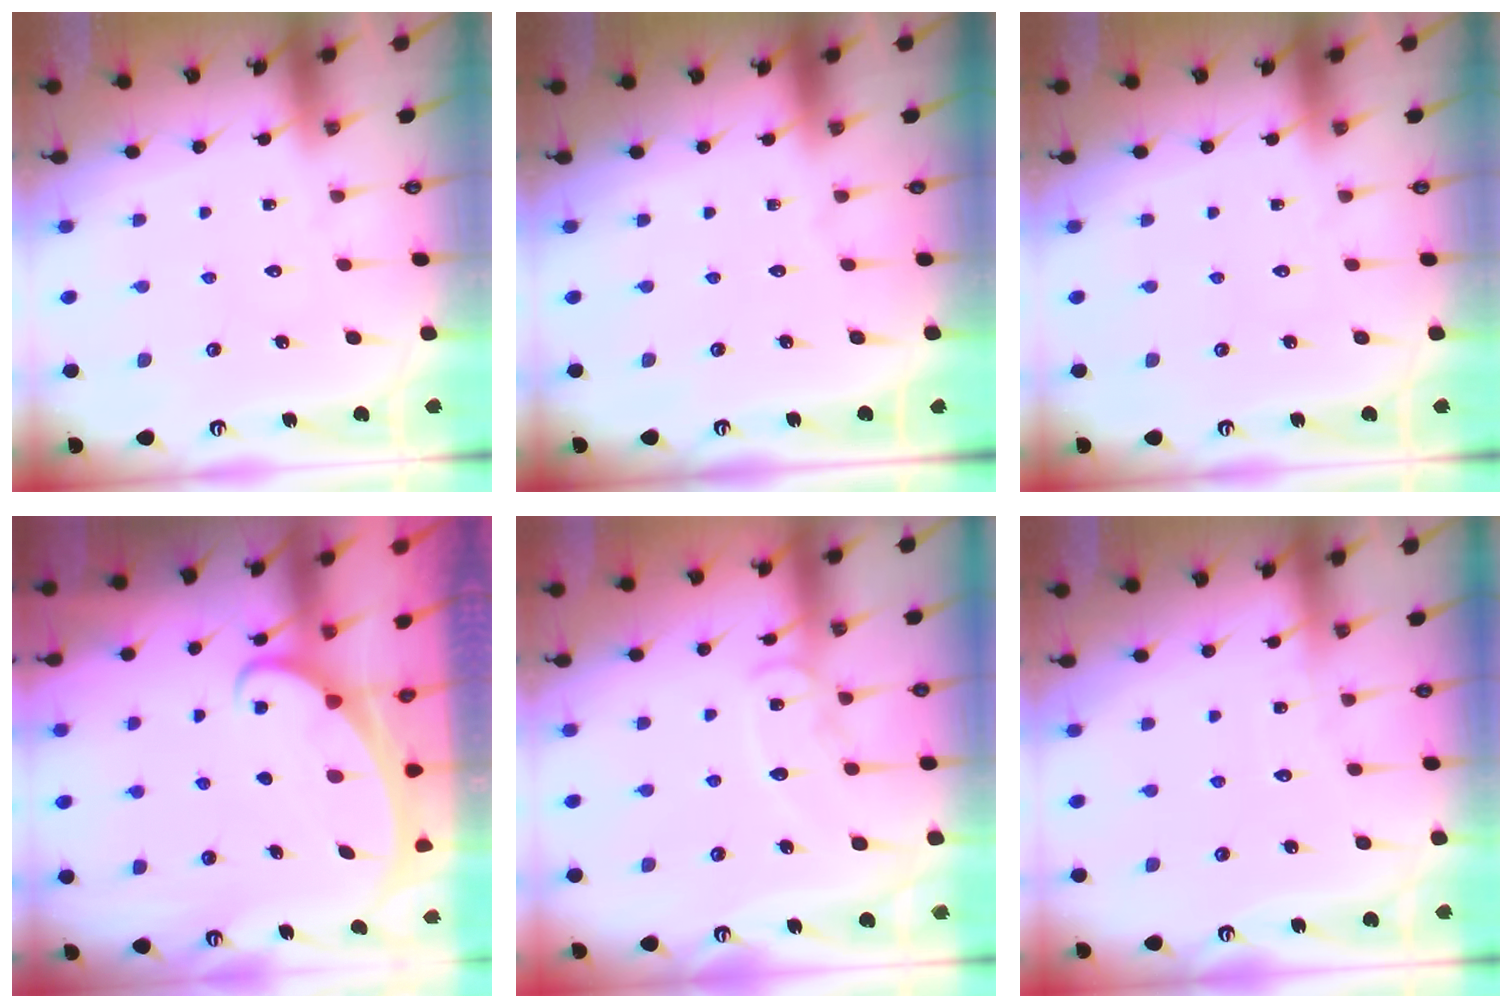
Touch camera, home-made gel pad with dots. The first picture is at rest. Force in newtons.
{"total": 0.0}
{"total": 0.0}
{"total": 2.4, "press": 2.4, "slide": 0.3}
{"total": 9.4, "press": 9.4, "slide": 0.9}
{"total": 3.3, "press": 3.3, "slide": 0.3}